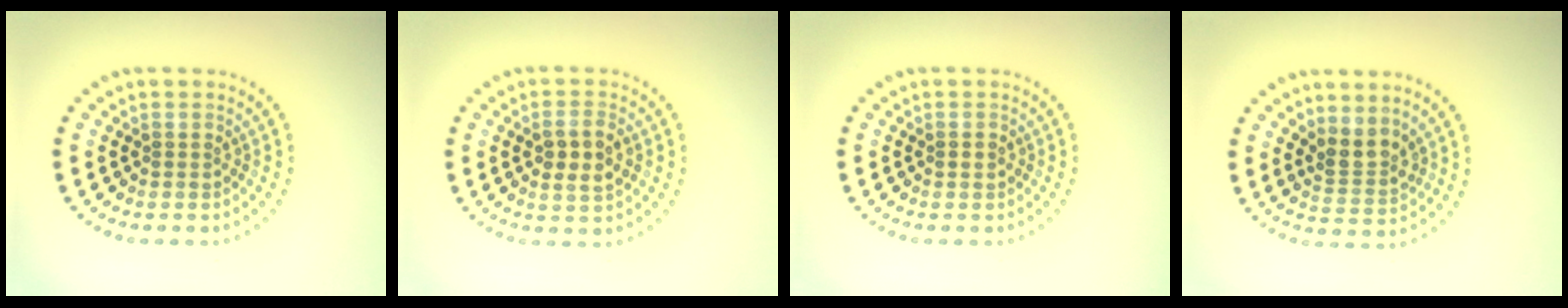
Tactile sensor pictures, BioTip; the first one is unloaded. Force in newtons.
{"total": 2.9, "press": 2.8, "slide": 0.5}
{"total": 0.9, "press": 0.9, "slide": 0.2}
{"total": 2.6, "press": 2.0, "slide": 1.7}